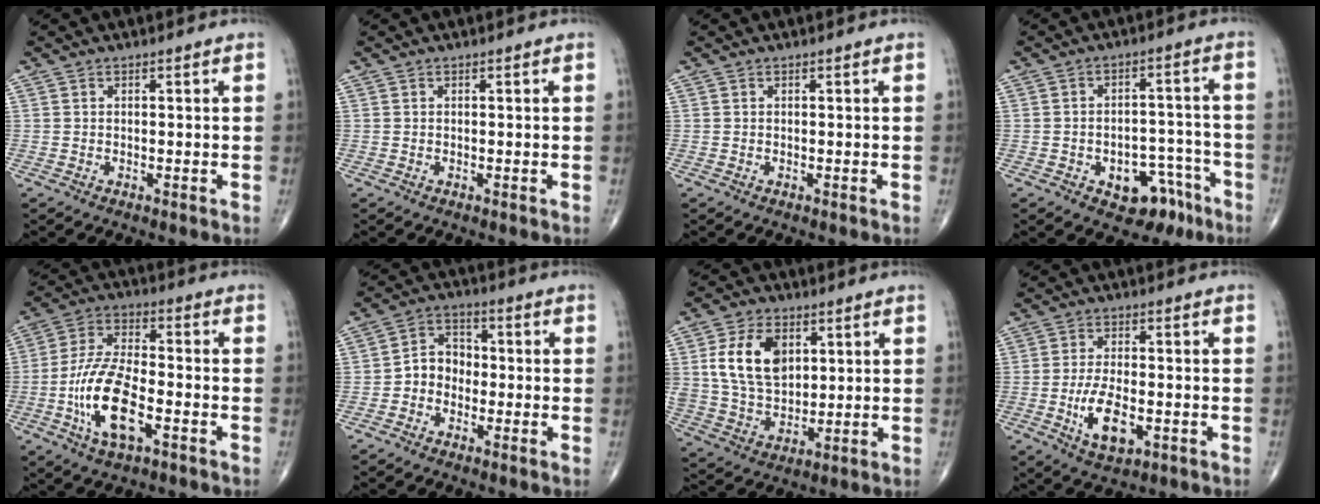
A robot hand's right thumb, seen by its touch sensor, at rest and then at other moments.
{"total": 0.0}
{"total": 0.0}
{"total": 10.1, "force": [-5.5, 6.2, 5.7], "torque": [-0.039, 0.051, -0.067]}
{"total": 14.1, "force": [-4.6, 5.9, 11.9], "torque": [-0.237, 0.020, -0.087]}
{"total": 6.1, "force": [-1.6, 5.0, 3.1], "torque": [-0.026, 0.031, -0.043]}
{"total": 13.4, "force": [3.9, 8.9, 9.3], "torque": [-0.151, -0.011, 0.081]}
{"total": 8.3, "force": [-2.4, 3.9, 6.9], "torque": [-0.123, 0.001, -0.037]}